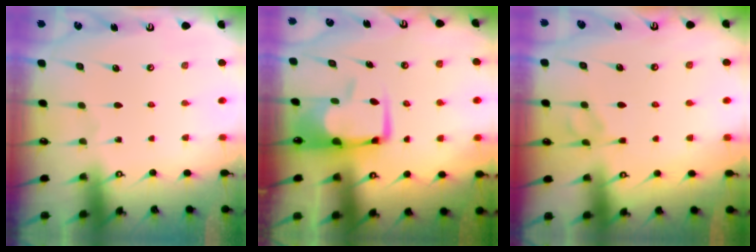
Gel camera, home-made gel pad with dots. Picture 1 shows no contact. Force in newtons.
{"total": 7.6, "press": 7.4, "slide": 1.5}
{"total": 4.8, "press": 4.8, "slide": 0.8}